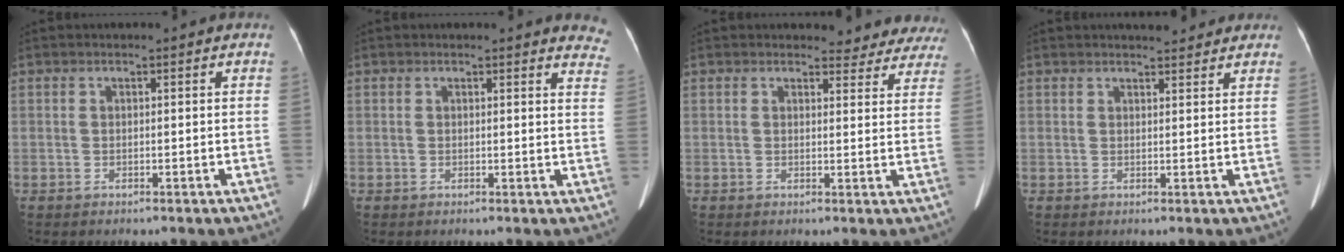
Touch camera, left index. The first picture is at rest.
{"total": 6.1, "force": [5.9, 1.2, 0.9], "torque": [0.021, -0.027, 0.025]}
{"total": 9.1, "force": [8.6, 3.1, 0.3], "torque": [0.038, -0.019, 0.062]}
{"total": 5.2, "force": [4.7, 1.3, 1.7], "torque": [-0.019, 0.013, 0.055]}